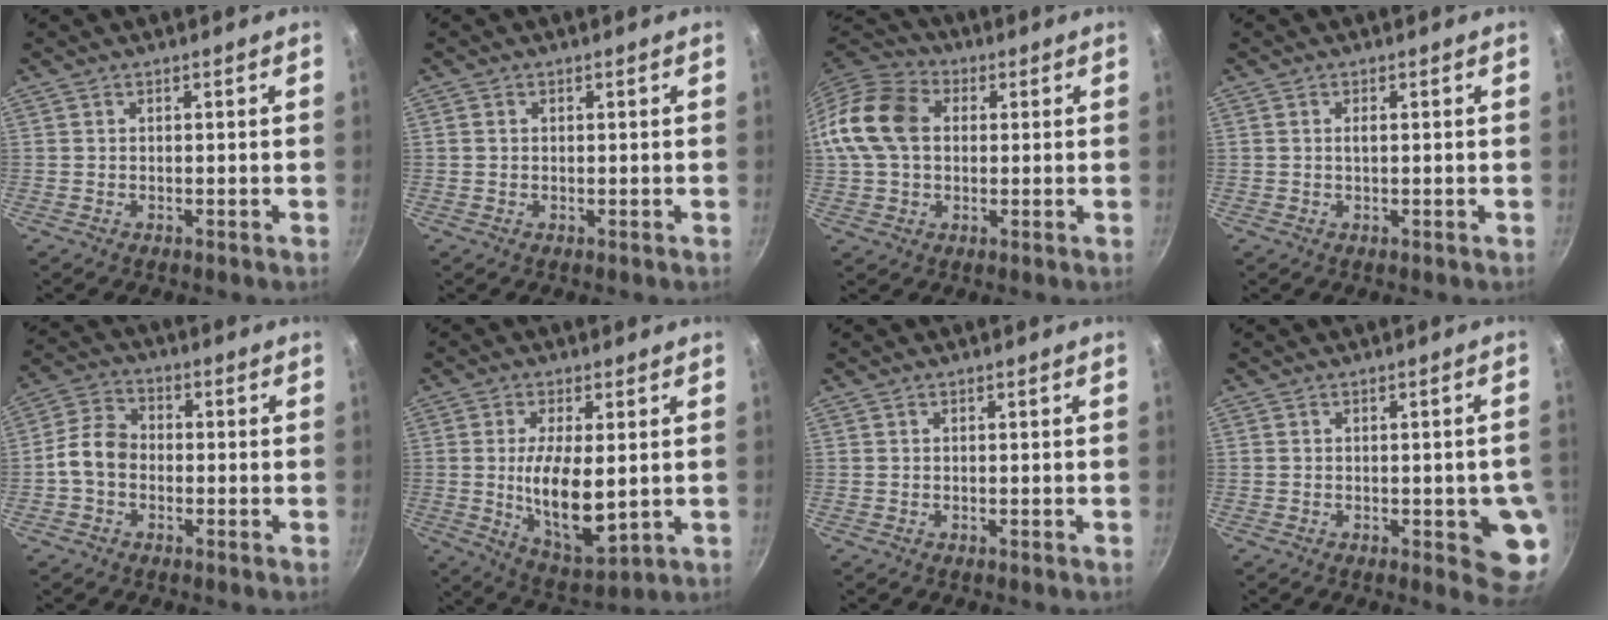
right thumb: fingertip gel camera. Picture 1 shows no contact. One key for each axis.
{"total": 0.9, "fx": 0.2, "fy": 0.8, "fz": 0.4, "tx": -0.007, "ty": 0.004, "tz": 0.002}
{"total": 13.5, "fx": 1.6, "fy": 10.0, "fz": 9.0, "tx": -0.155, "ty": 0.023, "tz": 0.014}
{"total": 1.0, "fx": 0.1, "fy": 0.4, "fz": 0.9, "tx": -0.017, "ty": 0.001, "tz": 0.002}
{"total": 7.1, "fx": -1.3, "fy": 5.4, "fz": 4.4, "tx": -0.066, "ty": 0.027, "tz": -0.043}
{"total": 12.9, "fx": 0.2, "fy": 5.2, "fz": 11.8, "tx": -0.206, "ty": -0.019, "tz": 0.014}
{"total": 0.0}
{"total": 8.3, "fx": -1.7, "fy": 3.1, "fz": 7.5, "tx": -0.055, "ty": 0.003, "tz": -0.018}